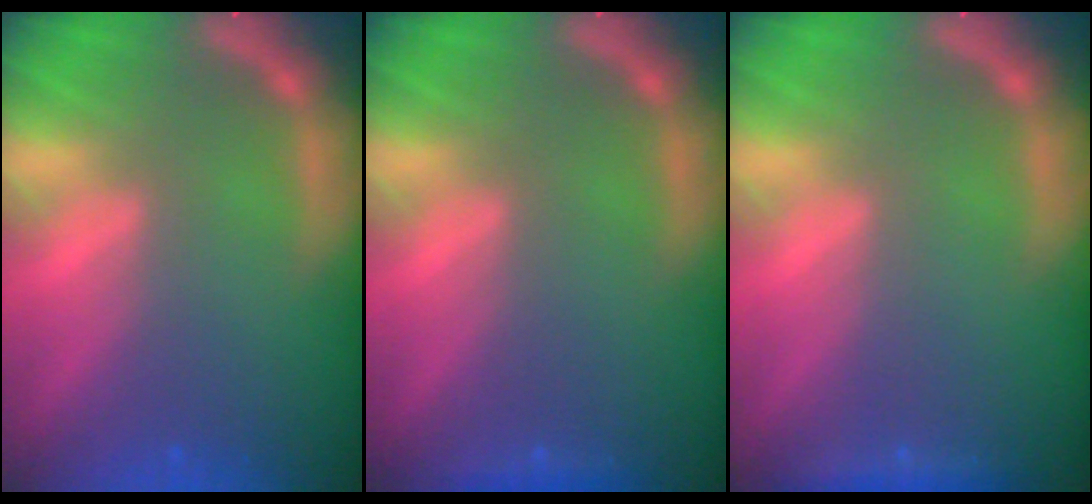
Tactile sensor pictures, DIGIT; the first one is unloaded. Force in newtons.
{"total": 0.9}
{"total": 1.4}